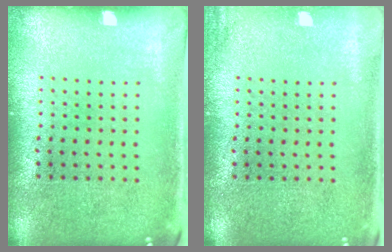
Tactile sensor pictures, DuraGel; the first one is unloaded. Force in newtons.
{"total": 1.2, "press": 1.2, "slide": 0.3}